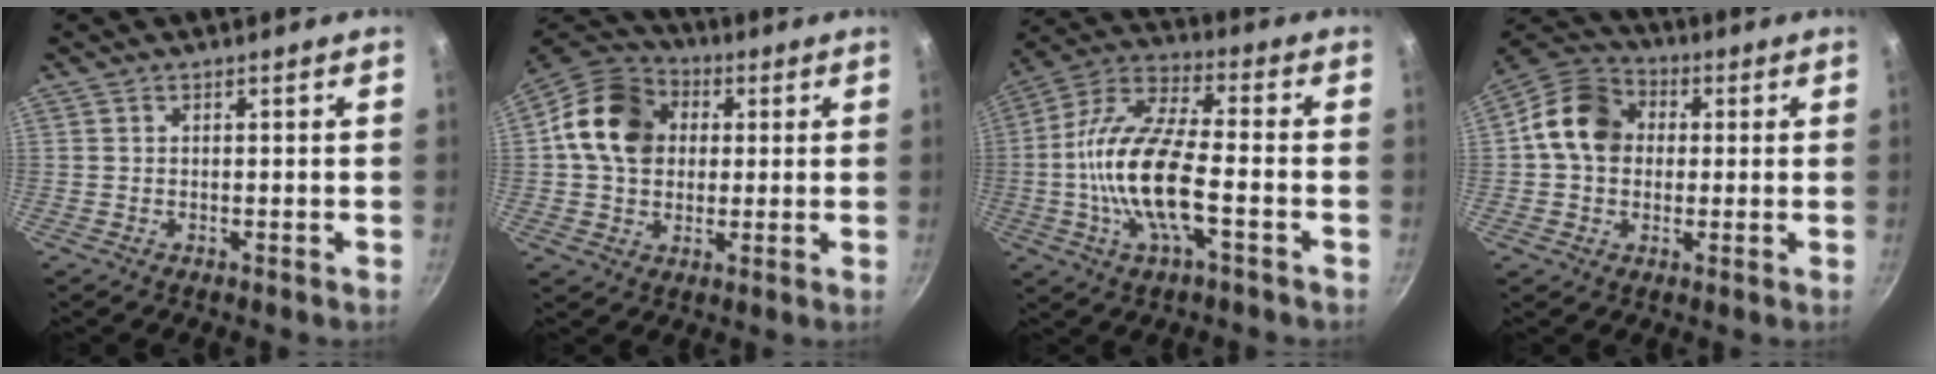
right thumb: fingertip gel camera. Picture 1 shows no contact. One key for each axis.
{"total": 15.2, "fx": 2.5, "fy": 12.1, "fz": 8.8, "tx": -0.133, "ty": 0.020, "tz": 0.027}
{"total": 16.9, "fx": -3.6, "fy": 6.2, "fz": 15.3, "tx": -0.298, "ty": 0.034, "tz": -0.085}
{"total": 12.0, "fx": 1.2, "fy": 9.8, "fz": 6.8, "tx": -0.086, "ty": 0.022, "tz": 0.000}